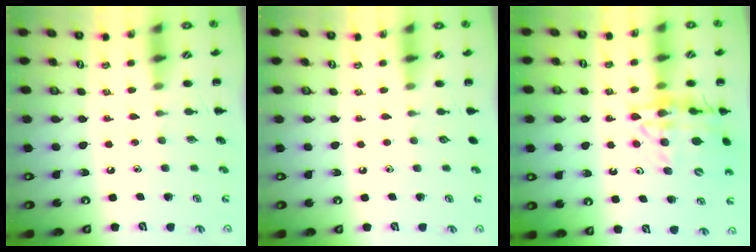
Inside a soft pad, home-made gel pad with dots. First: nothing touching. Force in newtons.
{"total": 0.0}
{"total": 18.3, "press": 17.9, "slide": 3.8}